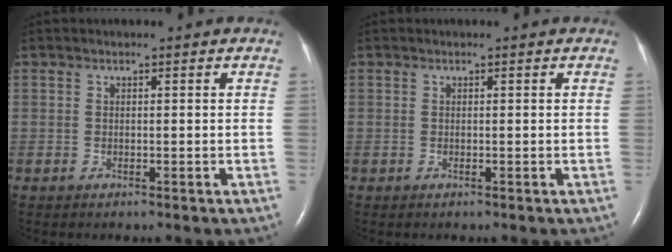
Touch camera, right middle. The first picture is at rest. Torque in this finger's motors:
{"motor_torque": [0.06, -0.12, 0.00, 0.00]}